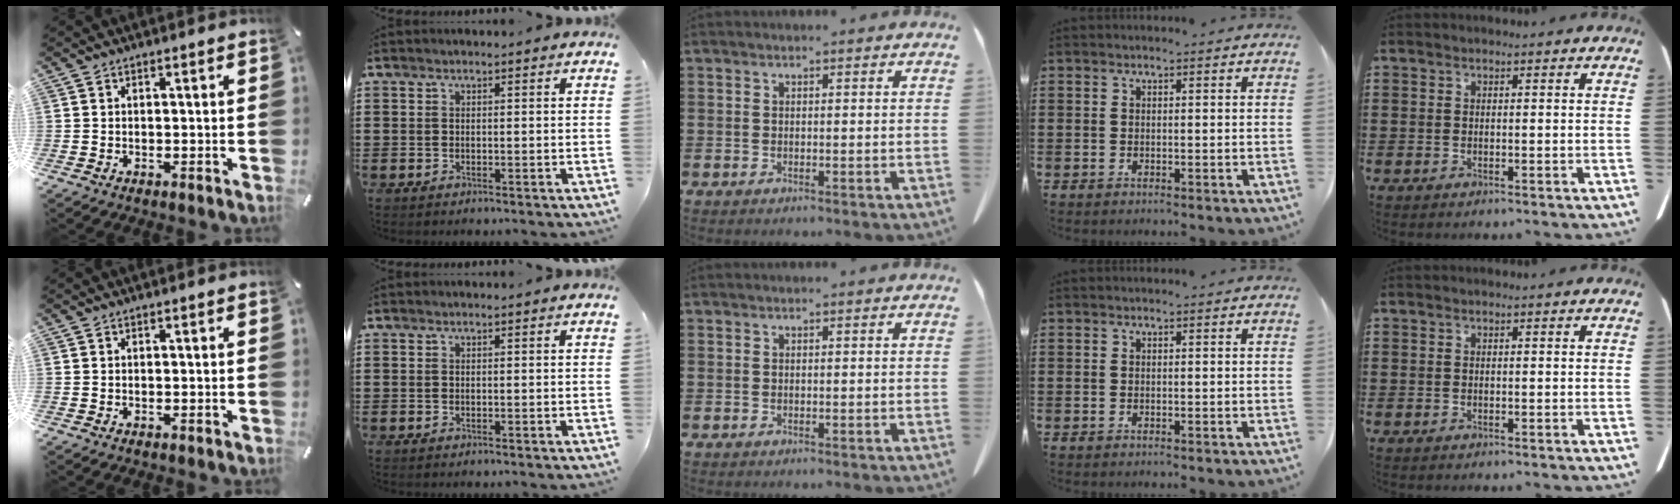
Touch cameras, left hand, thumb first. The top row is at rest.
{}